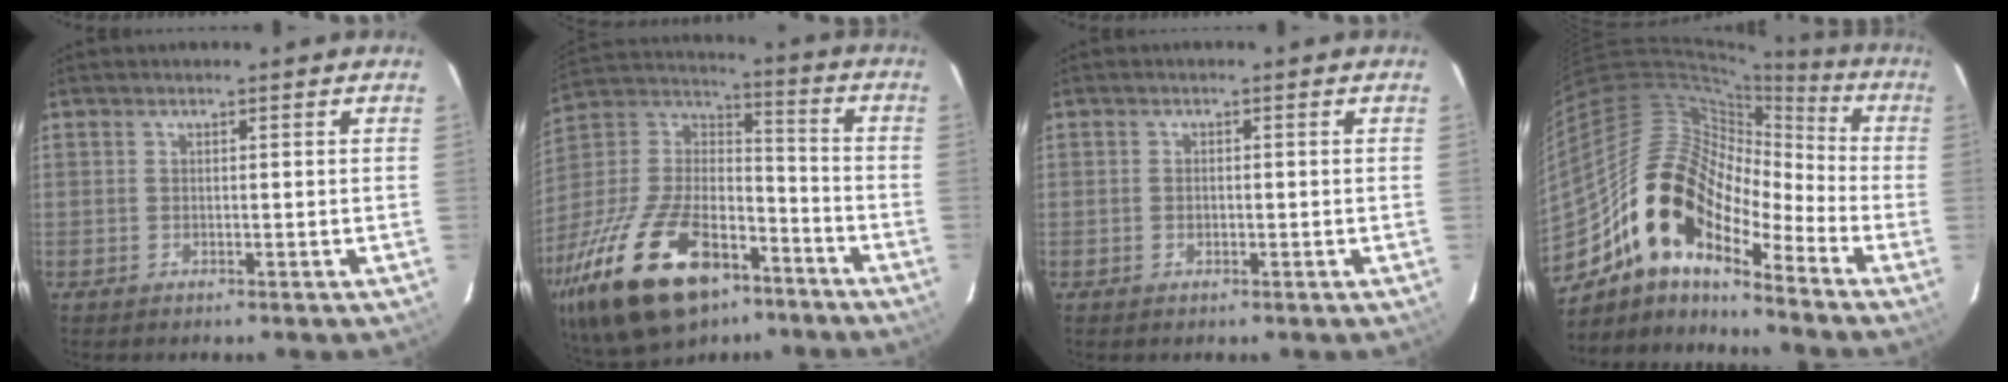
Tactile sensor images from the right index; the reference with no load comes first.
{"total": 32.0, "force": [-18.8, 16.0, 20.4], "torque": [-0.425, -0.011, -0.304]}
{"total": 0.9, "force": [-0.2, 0.7, 0.6], "torque": [-0.010, 0.000, -0.004]}
{"total": 16.6, "force": [-11.0, 7.4, 10.1], "torque": [-0.171, 0.007, -0.224]}